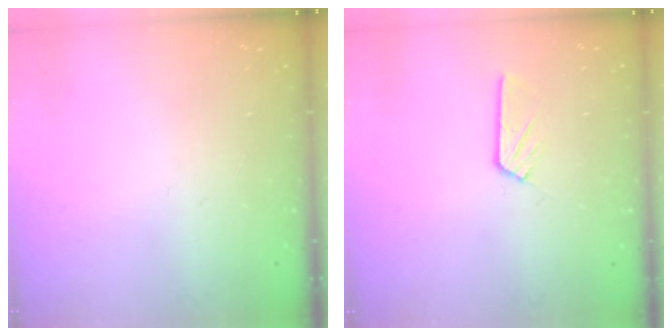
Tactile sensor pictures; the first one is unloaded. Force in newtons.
{"total": 4.8, "press": 4.8, "slide": 0.4}